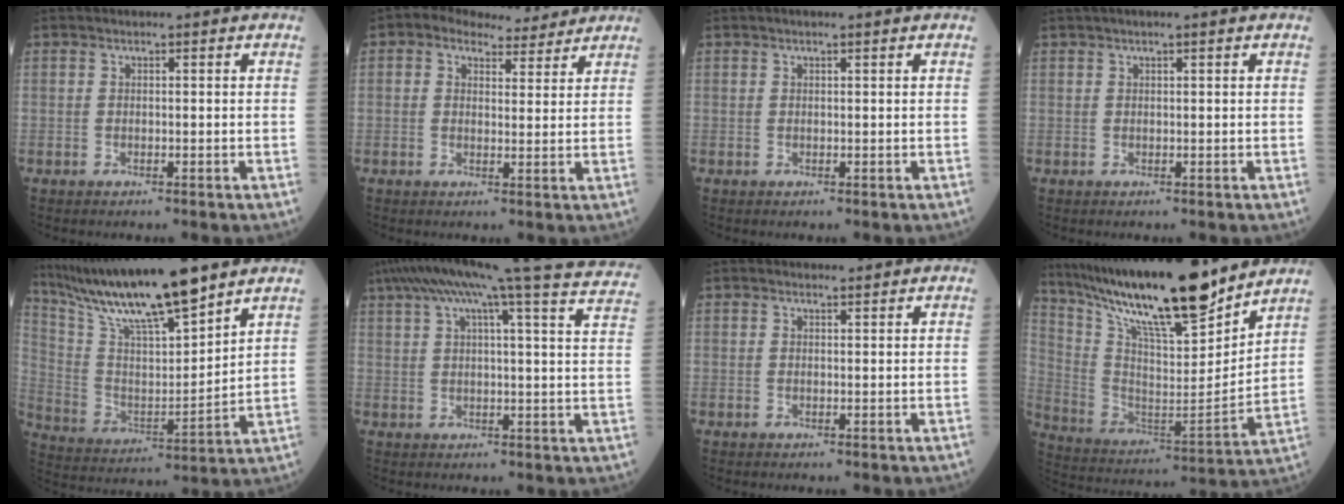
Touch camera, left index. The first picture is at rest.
{"total": 7.0, "force": [5.8, 3.3, 2.2], "torque": [-0.029, 0.022, 0.076]}
{"total": 1.0, "force": [0.7, 0.0, 0.7], "torque": [-0.013, 0.010, 0.012]}
{"total": 2.1, "force": [1.4, -0.2, 1.5], "torque": [-0.028, 0.020, 0.027]}
{"total": 17.5, "force": [14.5, 0.9, 9.9], "torque": [-0.186, 0.004, 0.271]}
{"total": 27.6, "force": [23.5, 0.9, 14.3], "torque": [-0.237, -0.008, 0.288]}
{"total": 0.7, "force": [0.7, 0.1, 0.0], "torque": [-0.006, -0.003, 0.009]}
{"total": 23.2, "force": [18.8, 3.0, 13.2], "torque": [-0.238, -0.013, 0.326]}